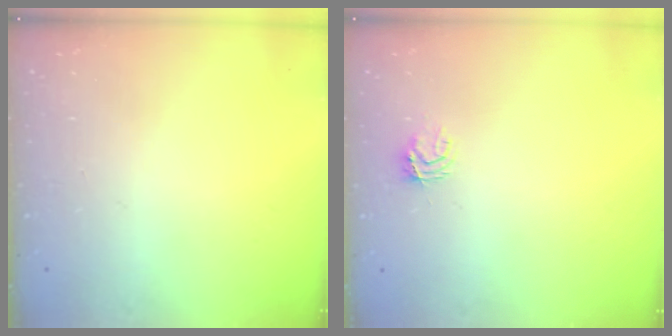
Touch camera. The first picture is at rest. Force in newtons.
{"total": 4.0, "press": 3.9, "slide": 0.4}